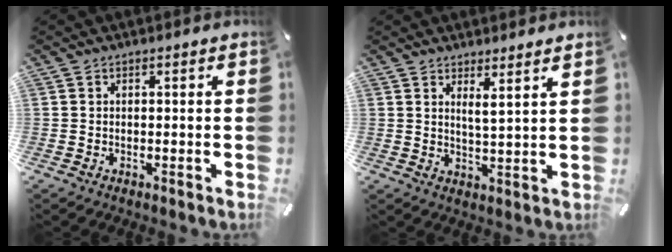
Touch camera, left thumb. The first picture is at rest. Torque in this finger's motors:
{"motor_torque": [0.12, -0.11, 0.16, -0.01, 0.00]}